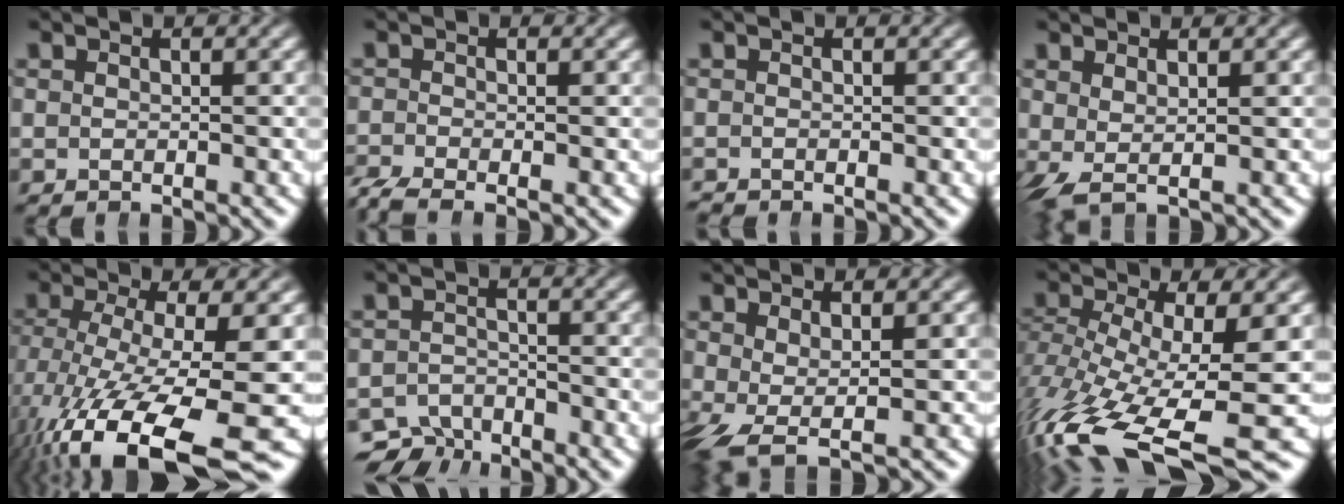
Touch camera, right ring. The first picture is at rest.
{"total": 3.1, "force": [-2.4, 1.4, 1.3], "torque": [-0.025, -0.011, -0.038]}
{"total": 0.7, "force": [-0.7, 0.2, 0.0], "torque": [0.000, -0.007, -0.011]}
{"total": 1.2, "force": [0.5, -0.1, 1.1], "torque": [-0.026, -0.011, 0.019]}
{"total": 11.3, "force": [-5.2, 4.8, 8.8], "torque": [-0.174, -0.058, -0.045]}
{"total": 4.4, "force": [-3.5, 2.5, 0.9], "torque": [-0.009, -0.019, -0.058]}
{"total": 3.7, "force": [-1.7, 1.5, 3.0], "torque": [-0.078, -0.036, -0.006]}
{"total": 10.6, "force": [-5.4, 4.1, 8.1], "torque": [-0.173, -0.064, -0.050]}